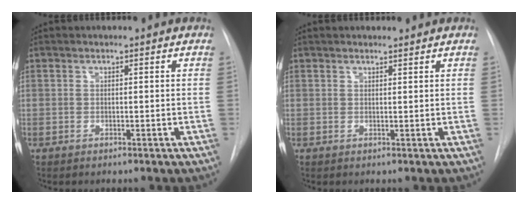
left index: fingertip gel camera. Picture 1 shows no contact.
{"total": 2.1, "force": [2.0, 0.3, 0.6], "torque": [-0.007, 0.015, 0.030]}